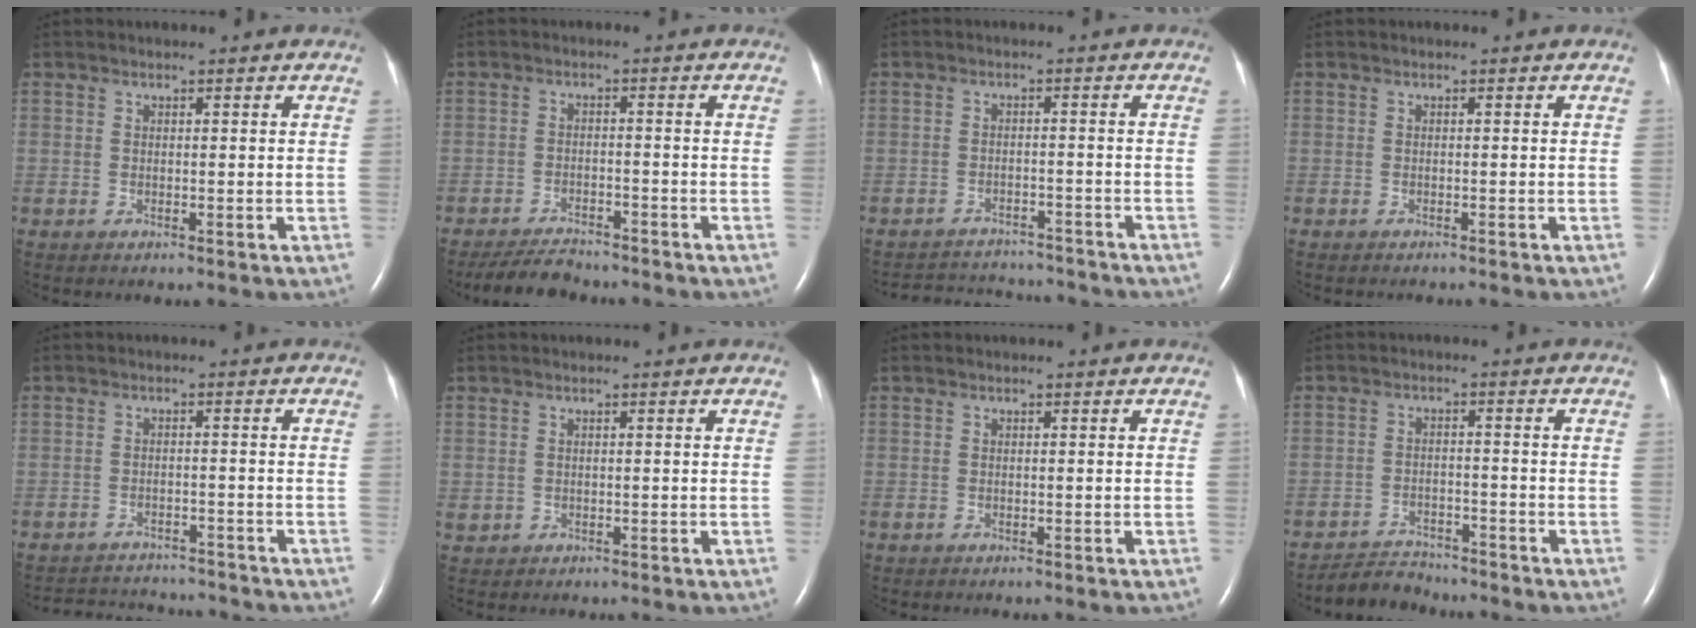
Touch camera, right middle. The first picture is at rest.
{"total": 5.6, "force": [-5.2, 1.2, 1.5], "torque": [-0.031, -0.017, -0.089]}
{"total": 10.8, "force": [-10.5, 2.2, 1.8], "torque": [-0.037, 0.006, -0.137]}
{"total": 1.4, "force": [-1.3, 0.2, 0.6], "torque": [-0.011, -0.003, -0.014]}
{"total": 9.3, "force": [-9.0, 1.7, 1.3], "torque": [-0.026, 0.006, -0.120]}
{"total": 0.9, "force": [0.0, 0.9, 0.2], "torque": [-0.003, 0.003, 0.005]}
{"total": 0.0}
{"total": 4.5, "force": [-4.4, 0.9, -0.4], "torque": [0.001, -0.009, -0.076]}